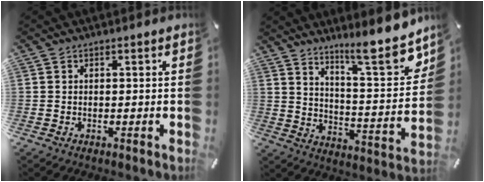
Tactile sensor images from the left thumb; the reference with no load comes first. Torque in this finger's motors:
{"motor_torque": [0.57, 0.00, 0.50, -0.68, 0.06]}